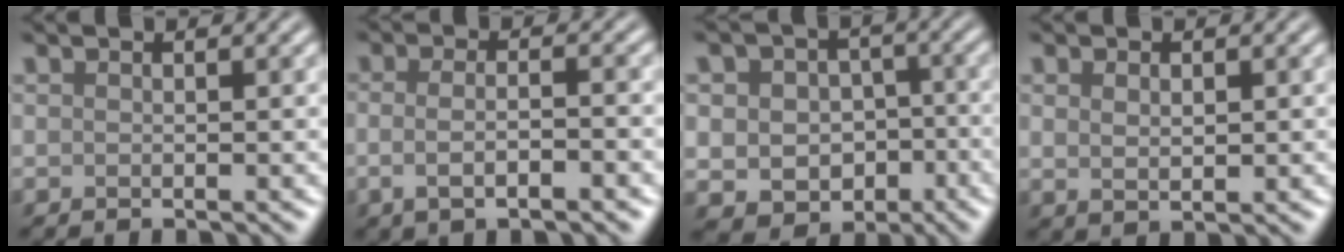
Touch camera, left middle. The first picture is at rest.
{"total": 3.9, "force": [-1.0, 1.3, 3.6], "torque": [-0.055, -0.005, -0.015]}
{"total": 7.0, "force": [-1.1, 5.7, 3.8], "torque": [-0.044, 0.001, -0.028]}
{"total": 1.7, "force": [0.4, 1.0, 1.4], "torque": [-0.027, -0.003, 0.012]}